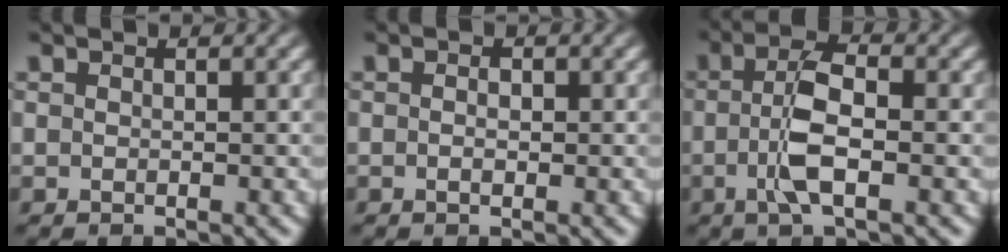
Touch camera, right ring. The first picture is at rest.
{"total": 0.0}
{"total": 3.6, "force": [-0.2, 0.5, 3.6], "torque": [-0.059, 0.004, -0.007]}